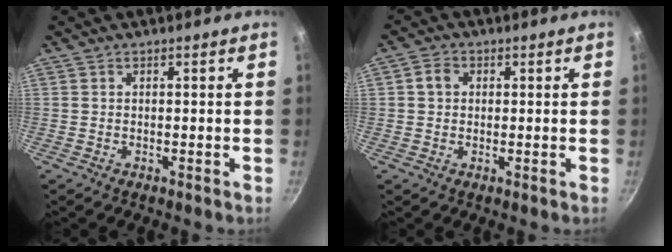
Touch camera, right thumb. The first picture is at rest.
{"total": 3.1, "force": [0.5, 2.6, 1.5], "torque": [-0.015, 0.007, 0.004]}